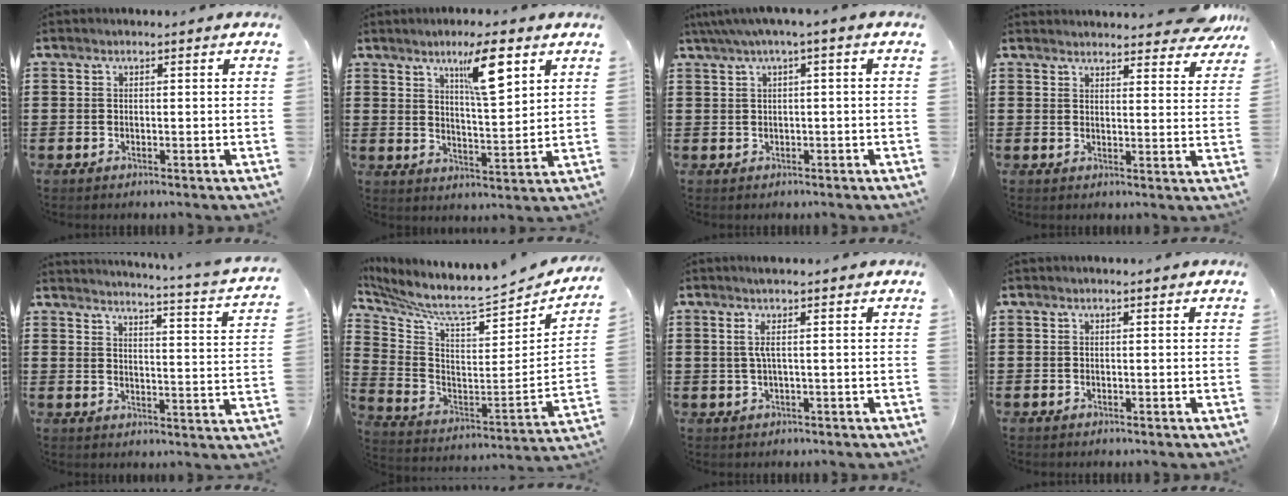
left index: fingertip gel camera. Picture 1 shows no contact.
{"total": 9.0, "force": [5.1, 1.9, 7.2], "torque": [-0.112, -0.011, 0.076]}
{"total": 2.2, "force": [-0.1, 0.0, 2.2], "torque": [-0.038, -0.004, -0.003]}
{"total": 4.2, "force": [4.1, 0.5, 1.1], "torque": [-0.019, -0.015, 0.072]}
{"total": 3.2, "force": [2.7, -1.0, 1.3], "torque": [-0.035, -0.041, 0.033]}
{"total": 6.2, "force": [5.5, 0.1, 2.9], "torque": [-0.088, -0.065, 0.085]}
{"total": 2.5, "force": [0.3, -0.3, 2.5], "torque": [-0.054, -0.009, 0.002]}
{"total": 0.0}